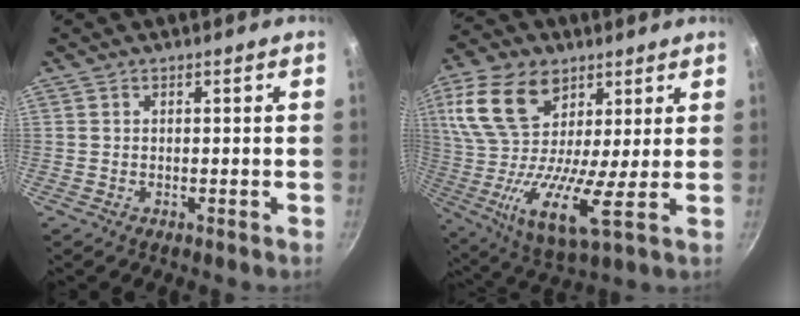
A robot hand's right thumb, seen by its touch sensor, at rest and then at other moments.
{"total": 20.8, "force": [8.3, 11.1, 15.5], "torque": [-0.306, -0.018, 0.141]}